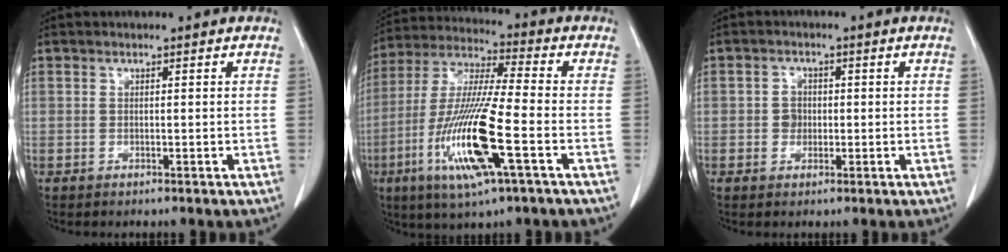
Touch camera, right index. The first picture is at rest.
{"total": 16.6, "force": [-5.5, 1.1, 15.7], "torque": [-0.325, -0.020, -0.103]}
{"total": 2.4, "force": [-0.1, 2.1, 1.0], "torque": [-0.013, 0.005, -0.001]}